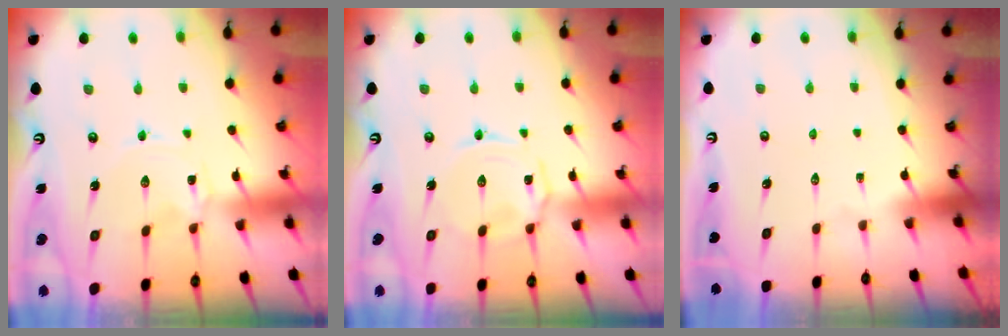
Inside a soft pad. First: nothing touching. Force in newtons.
{"total": 2.8, "press": 2.8, "slide": 0.6}
{"total": 0.0}